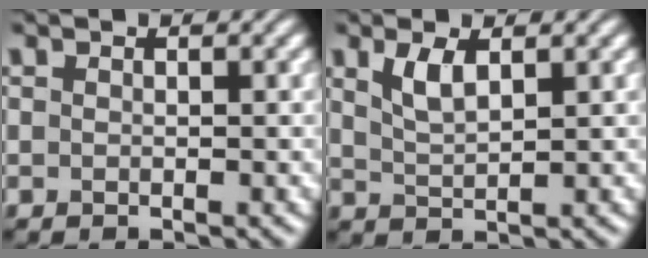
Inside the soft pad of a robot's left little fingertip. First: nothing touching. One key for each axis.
{"total": 2.5, "fx": 1.3, "fy": 0.9, "fz": 1.9, "tx": -0.043, "ty": -0.001, "tz": 0.028}